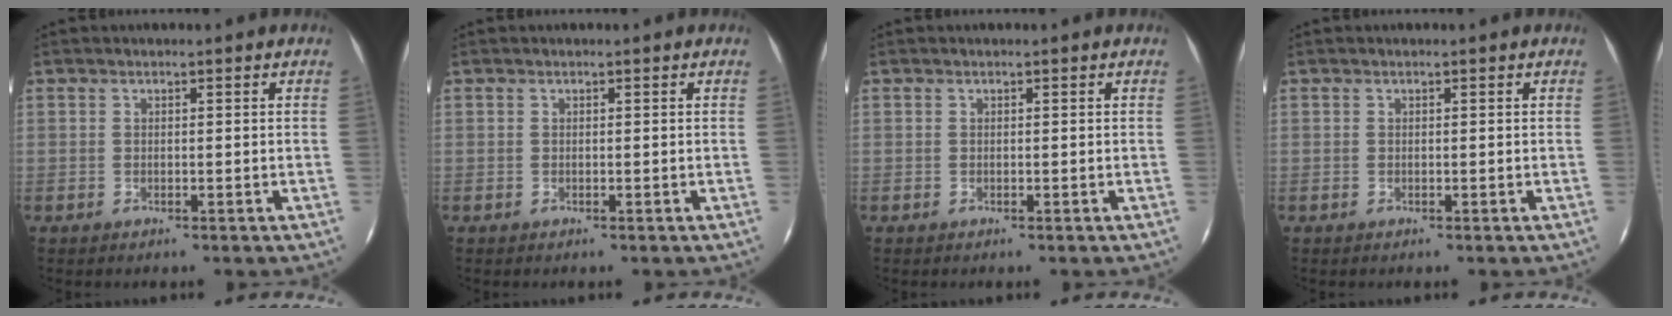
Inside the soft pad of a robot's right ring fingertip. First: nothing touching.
{"total": 0.0}
{"total": 0.0}
{"total": 0.0}